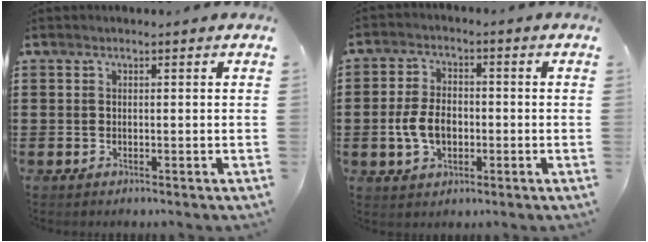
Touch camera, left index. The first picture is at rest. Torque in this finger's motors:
{"motor_torque": [0.93, 0.07, 0.33, 0.10]}